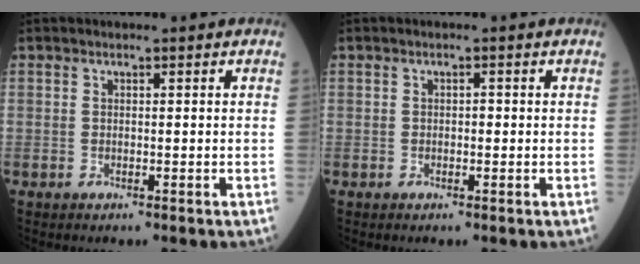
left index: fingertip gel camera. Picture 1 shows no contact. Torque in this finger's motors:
{"motor_torque": [-0.14, 0.13, -0.03, -0.01]}